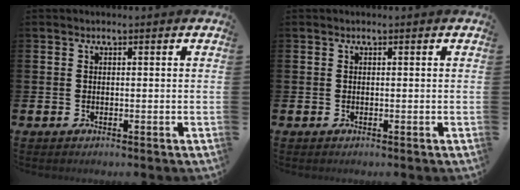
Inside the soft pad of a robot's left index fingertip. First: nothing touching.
{"total": 0.0}